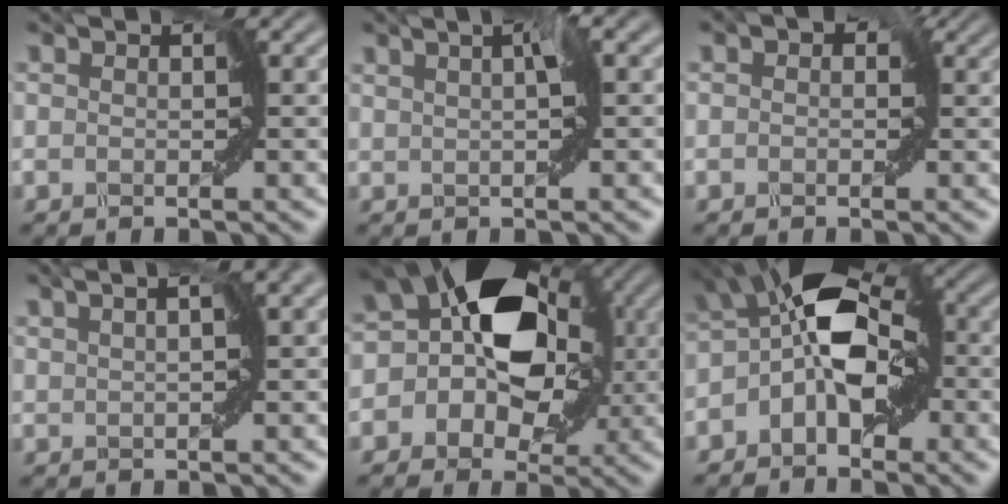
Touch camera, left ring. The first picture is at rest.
{"total": 1.3, "force": [0.5, -0.6, 1.1], "torque": [-0.034, -0.002, 0.015]}
{"total": 2.2, "force": [0.3, 1.6, 1.4], "torque": [-0.009, 0.007, 0.001]}
{"total": 1.1, "force": [0.4, -0.6, 0.9], "torque": [-0.027, -0.004, 0.013]}
{"total": 11.2, "force": [2.2, 7.6, 7.9], "torque": [-0.089, 0.021, 0.020]}
{"total": 6.4, "force": [-0.8, 3.5, 5.4], "torque": [-0.100, 0.015, -0.021]}